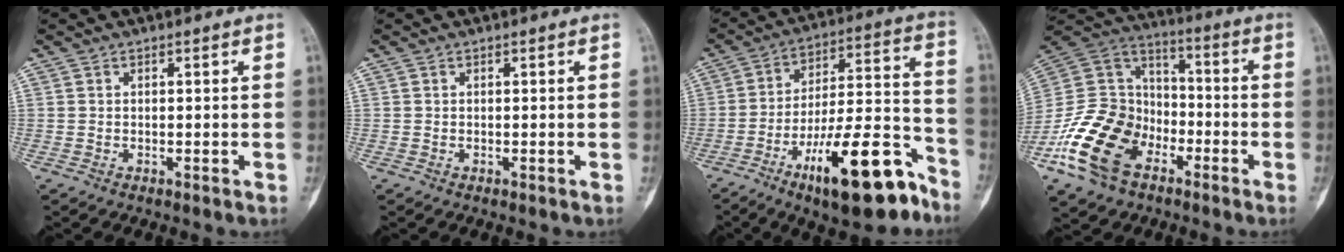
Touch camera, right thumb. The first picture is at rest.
{"total": 0.0}
{"total": 21.5, "force": [-12.5, 6.6, 16.2], "torque": [-0.238, 0.086, -0.197]}
{"total": 19.8, "force": [-9.6, 13.3, 11.0], "torque": [-0.200, 0.068, -0.187]}